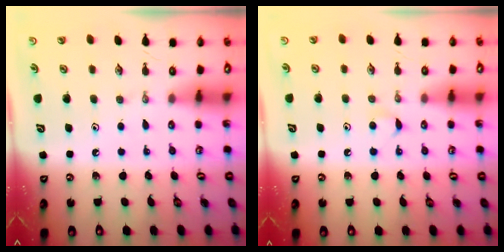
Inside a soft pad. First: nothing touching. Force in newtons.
{"total": 3.7, "press": 3.6, "slide": 0.6}